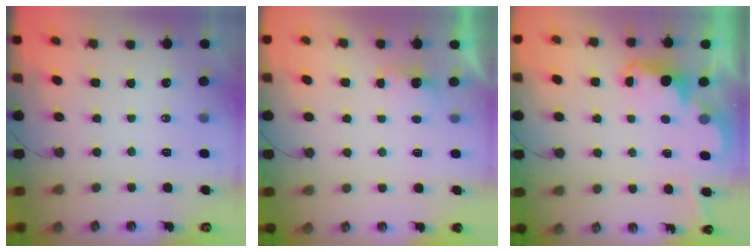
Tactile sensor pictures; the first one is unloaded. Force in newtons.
{"total": 2.5, "press": 2.3, "slide": 0.9}
{"total": 2.5, "press": 2.4, "slide": 0.5}